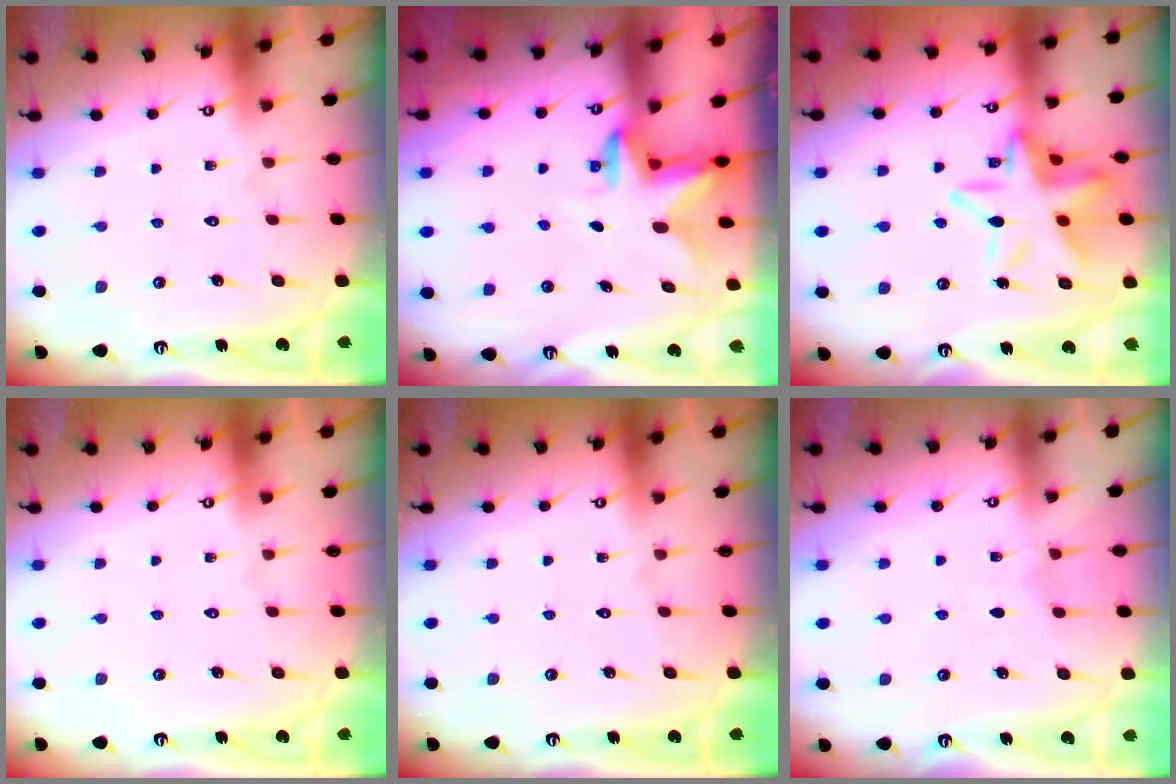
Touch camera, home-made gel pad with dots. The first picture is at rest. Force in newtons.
{"total": 2.6, "press": 2.5, "slide": 0.5}
{"total": 16.9, "press": 16.8, "slide": 1.5}
{"total": 0.0}
{"total": 0.0}
{"total": 2.0, "press": 2.0, "slide": 0.3}